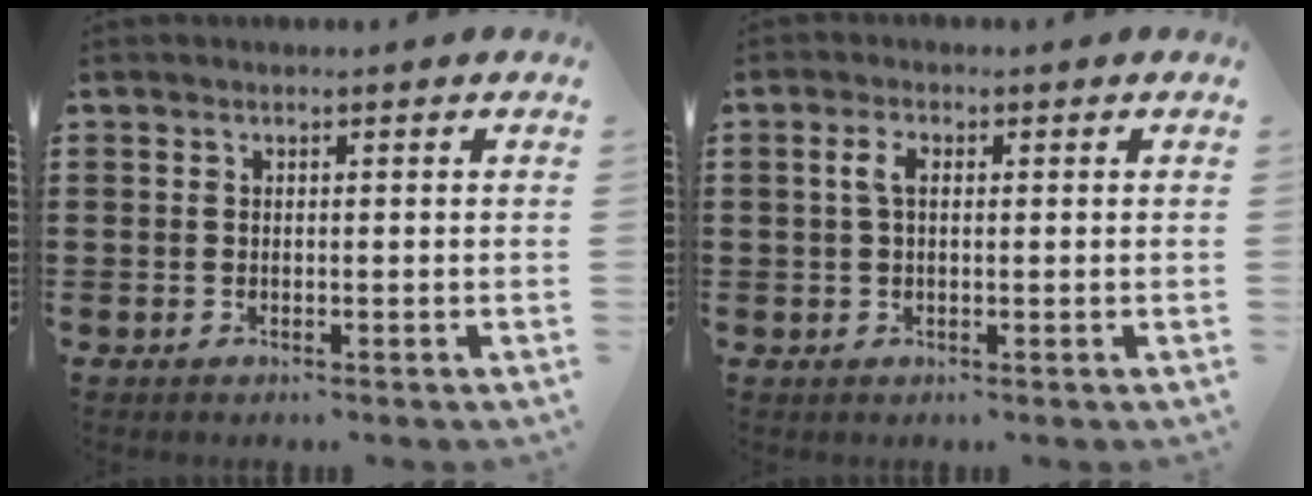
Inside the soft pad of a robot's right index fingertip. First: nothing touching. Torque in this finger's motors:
{"motor_torque": [0.53, -0.32, 0.22, 0.07]}